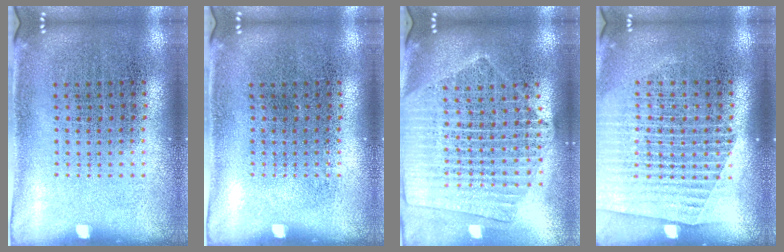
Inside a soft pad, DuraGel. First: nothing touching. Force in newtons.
{"total": 0.0}
{"total": 2.2, "press": 1.9, "slide": 1.1}
{"total": 1.6, "press": 1.5, "slide": 0.6}